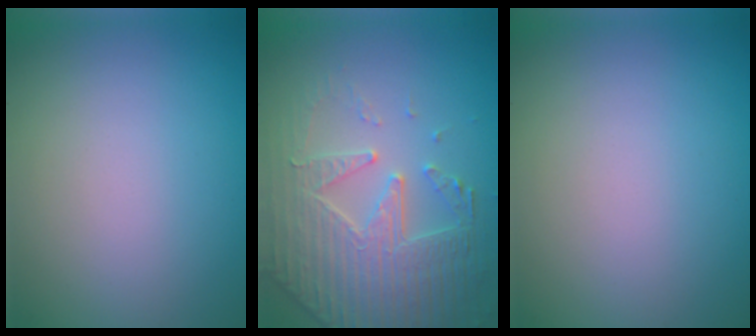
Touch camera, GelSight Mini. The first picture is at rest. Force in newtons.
{"total": 5.3, "press": 5.0, "slide": 2.0}
{"total": 0.0}